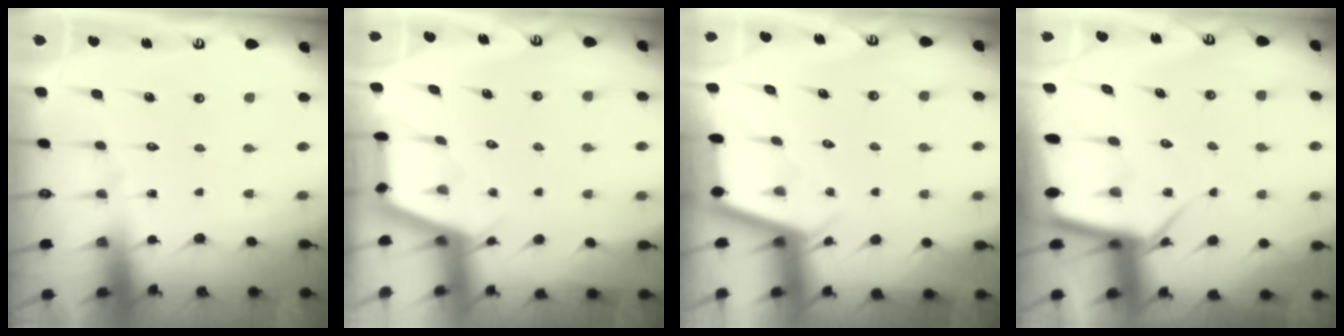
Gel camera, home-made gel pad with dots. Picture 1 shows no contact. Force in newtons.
{"total": 2.9, "press": 2.9, "slide": 0.3}
{"total": 2.4, "press": 2.4, "slide": 0.2}
{"total": 8.1, "press": 8.1, "slide": 0.5}